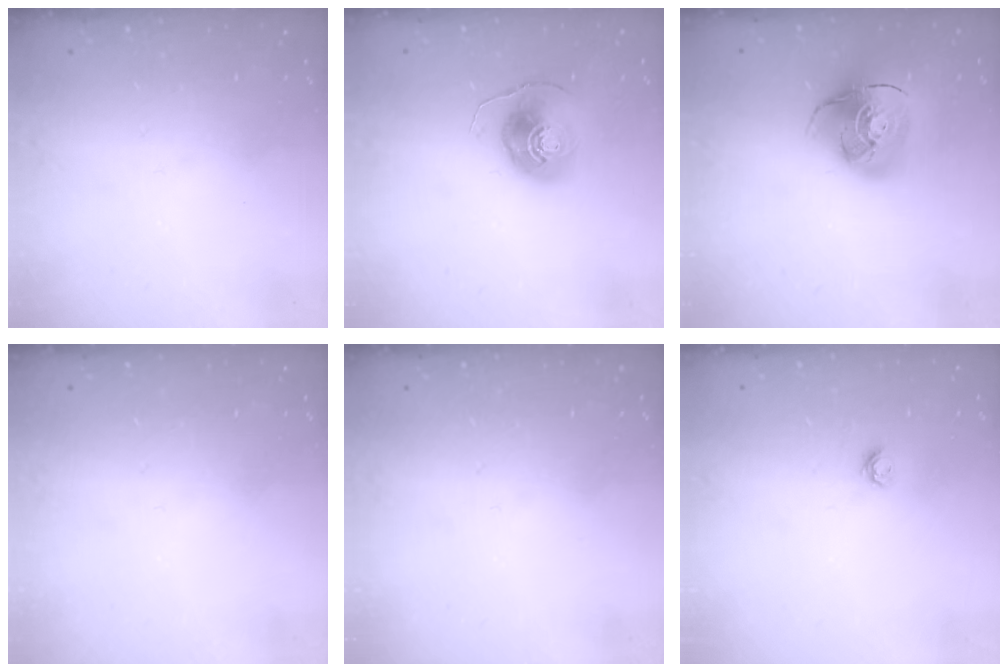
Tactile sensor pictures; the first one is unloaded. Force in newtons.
{"total": 8.9, "press": 8.9, "slide": 0.8}
{"total": 14.9, "press": 14.7, "slide": 2.0}
{"total": 0.0}
{"total": 0.0}
{"total": 3.8, "press": 3.8, "slide": 0.5}